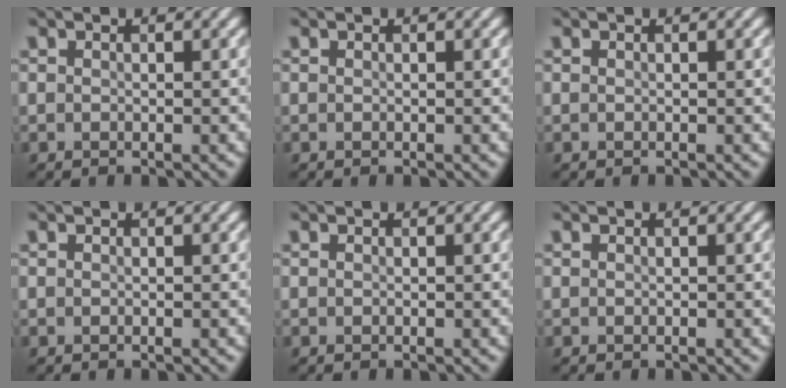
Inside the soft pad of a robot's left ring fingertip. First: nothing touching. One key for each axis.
{"total": 0.0}
{"total": 0.0}
{"total": 0.0}
{"total": 0.0}
{"total": 0.0}